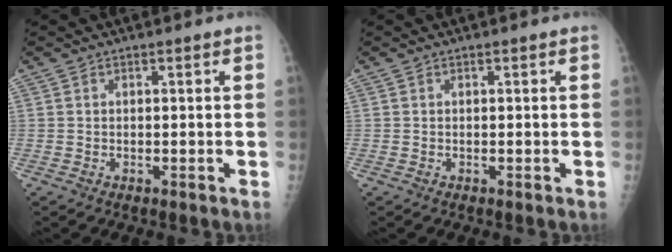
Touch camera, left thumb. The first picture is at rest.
{"total": 0.0}